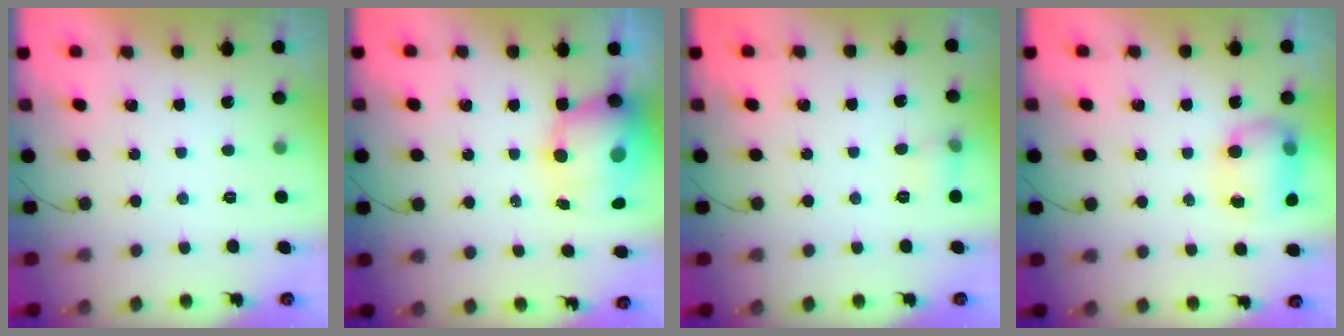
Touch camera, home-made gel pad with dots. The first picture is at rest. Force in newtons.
{"total": 11.7, "press": 11.3, "slide": 3.1}
{"total": 6.6, "press": 6.3, "slide": 2.0}
{"total": 11.2, "press": 9.3, "slide": 6.2}